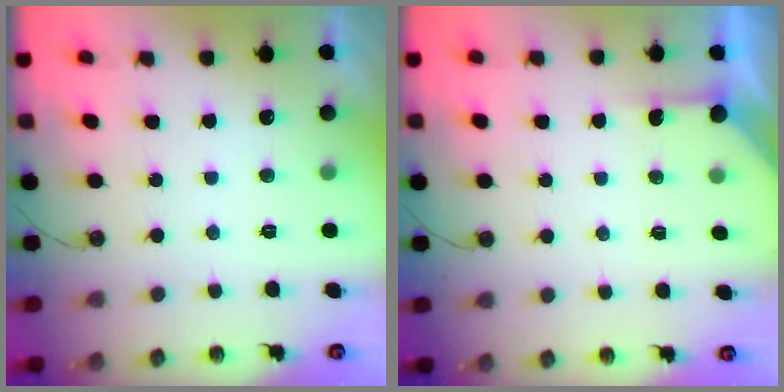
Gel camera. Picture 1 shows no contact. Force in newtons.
{"total": 2.3, "press": 2.2, "slide": 0.3}